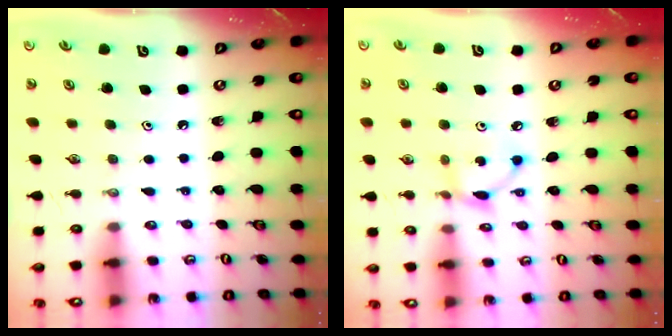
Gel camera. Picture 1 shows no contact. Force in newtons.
{"total": 5.8, "press": 5.8, "slide": 0.2}